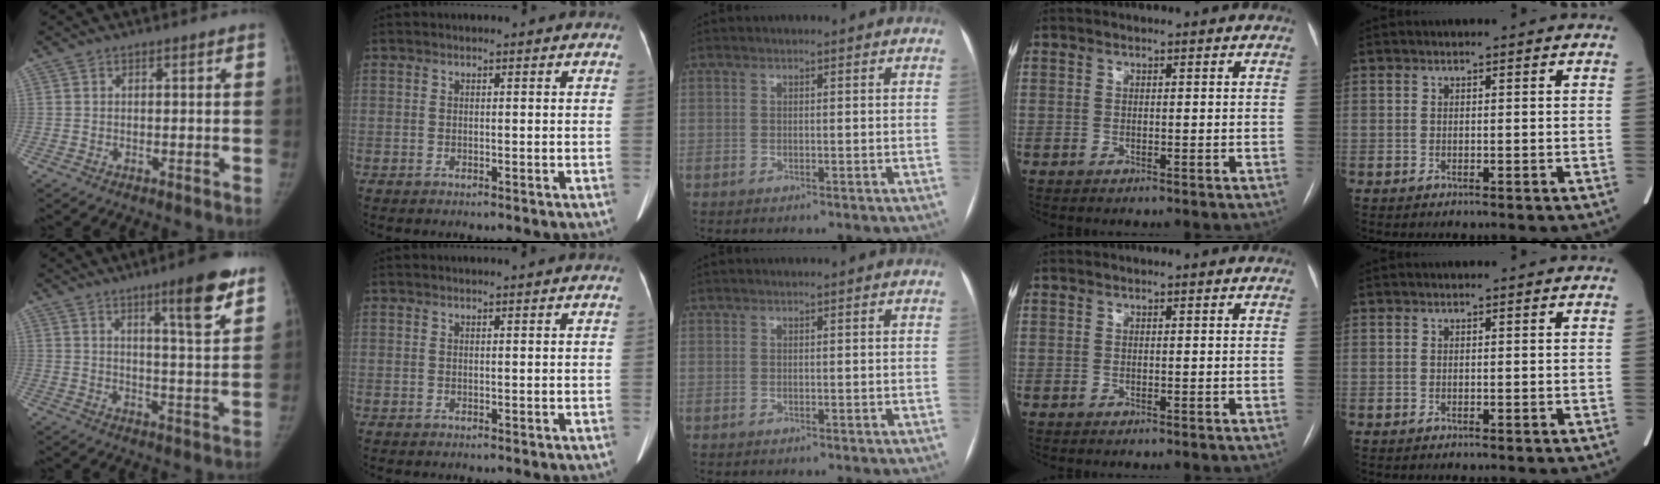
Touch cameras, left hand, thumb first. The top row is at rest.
{"thumb": {"total": 11.3, "force": [6.9, 1.6, 8.8], "torque": [-0.111, -0.039, 0.097]}, "index": {"total": 1.1, "force": [1.0, -0.2, 0.4], "torque": [-0.009, 0.008, 0.019]}}